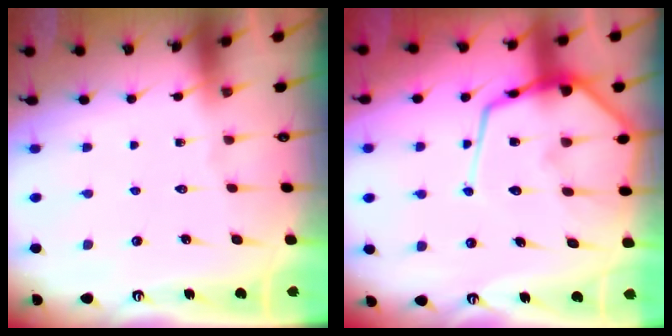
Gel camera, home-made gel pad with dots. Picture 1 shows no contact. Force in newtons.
{"total": 16.8, "press": 16.8, "slide": 1.4}